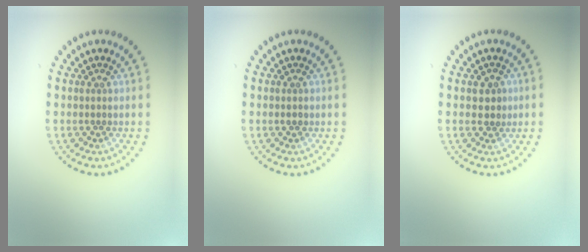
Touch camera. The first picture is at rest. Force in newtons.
{"total": 0.6, "press": 0.6, "slide": 0.1}
{"total": 1.9, "press": 1.8, "slide": 0.6}